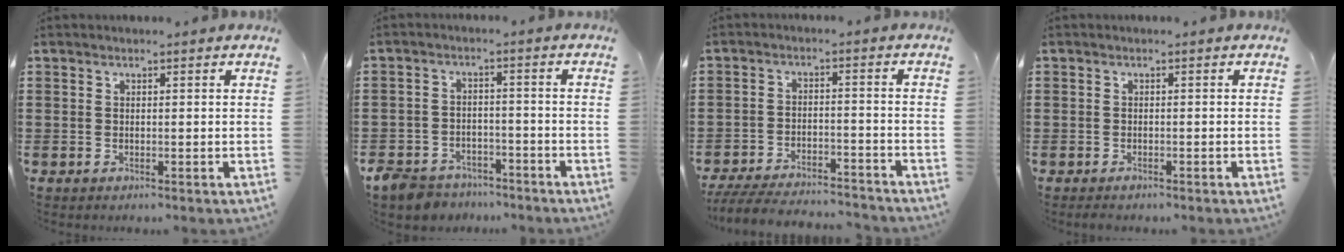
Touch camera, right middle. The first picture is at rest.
{"total": 4.6, "force": [-4.3, 1.6, 0.5], "torque": [-0.033, 0.002, -0.092]}
{"total": 6.1, "force": [-5.8, 0.6, 1.6], "torque": [-0.032, 0.002, -0.114]}
{"total": 0.7, "force": [-0.6, 0.3, 0.2], "torque": [-0.004, -0.001, -0.014]}